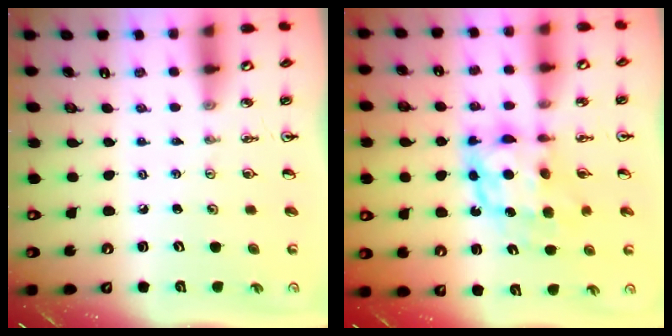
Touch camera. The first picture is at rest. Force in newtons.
{"total": 9.0, "press": 9.0, "slide": 1.0}